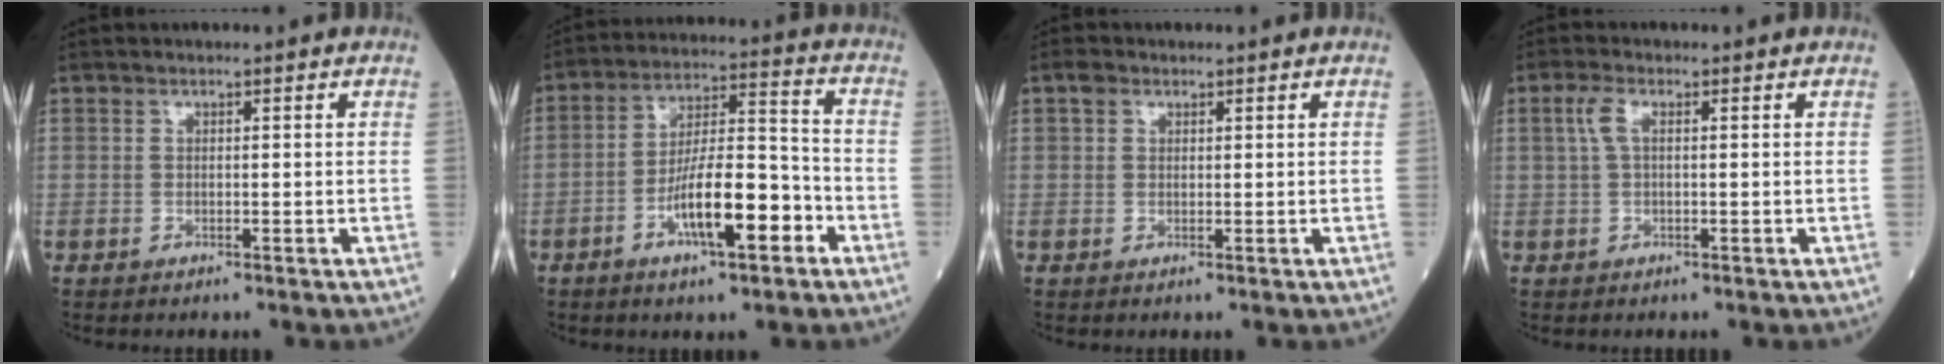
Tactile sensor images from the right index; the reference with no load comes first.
{"total": 11.7, "force": [-5.0, 2.6, 10.3], "torque": [-0.187, 0.011, -0.082]}
{"total": 1.5, "force": [0.8, 1.2, 0.6], "torque": [-0.012, 0.008, 0.013]}
{"total": 2.5, "force": [0.6, 0.9, 2.2], "torque": [-0.058, 0.013, 0.015]}